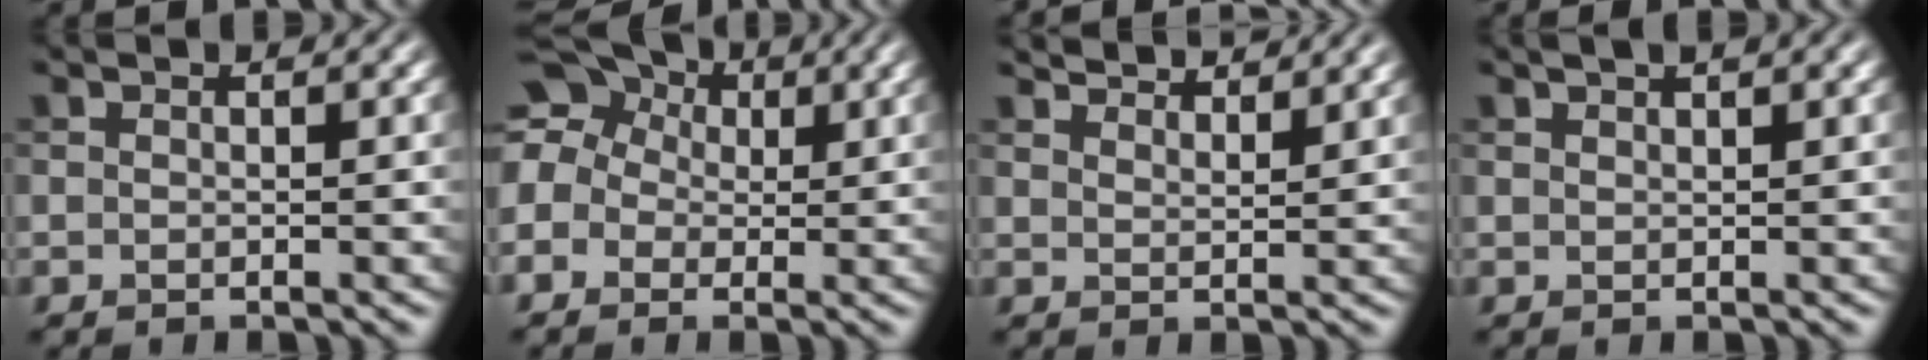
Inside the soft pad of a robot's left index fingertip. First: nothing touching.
{"total": 11.0, "force": [1.9, 9.5, 5.2], "torque": [-0.126, 0.045, -0.014]}
{"total": 4.4, "force": [4.2, 0.6, 1.1], "torque": [-0.015, 0.001, 0.057]}
{"total": 1.8, "force": [1.3, 0.4, 1.2], "torque": [-0.010, 0.003, 0.020]}